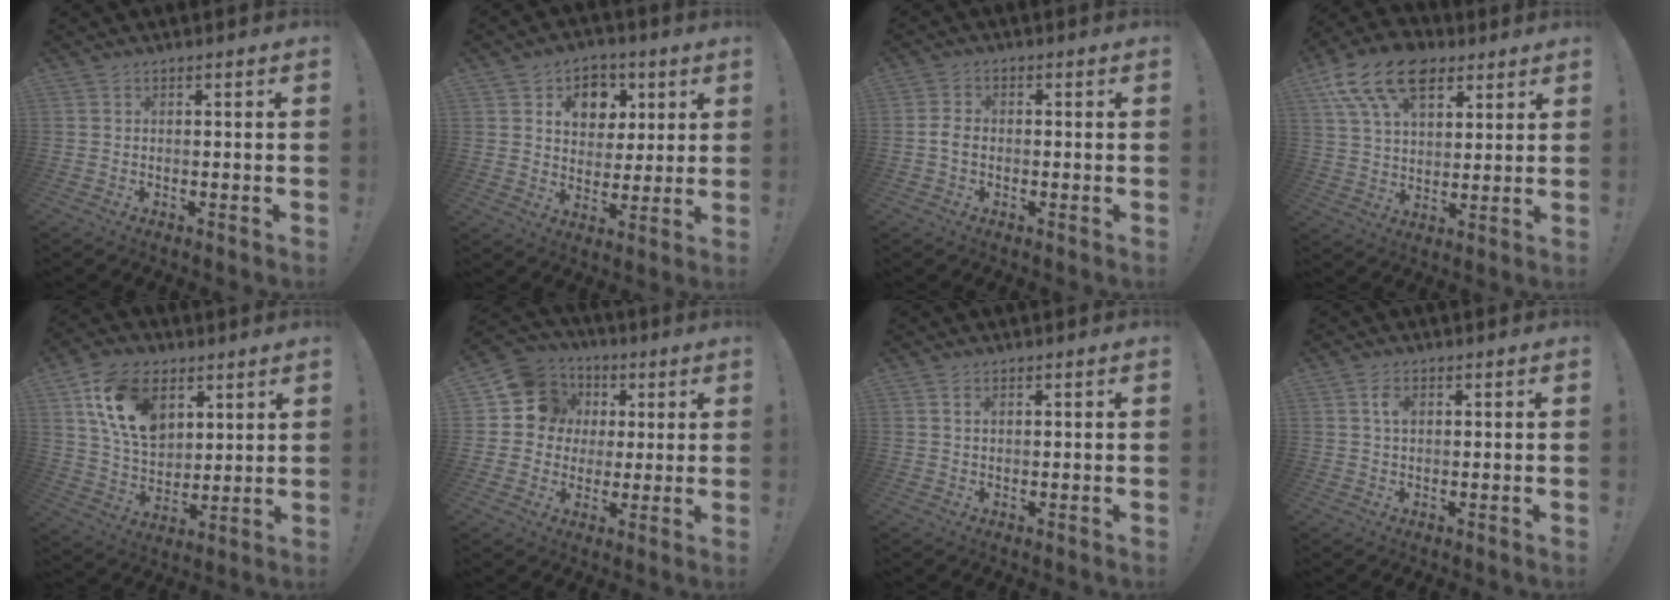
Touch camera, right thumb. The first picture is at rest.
{"total": 10.0, "force": [4.5, 8.2, 3.6], "torque": [-0.043, -0.026, 0.087]}
{"total": 3.3, "force": [-0.9, 2.3, 2.2], "torque": [-0.041, 0.009, -0.016]}
{"total": 17.7, "force": [9.2, 11.2, 10.2], "torque": [-0.176, -0.044, 0.166]}
{"total": 17.5, "force": [7.4, 11.8, 10.6], "torque": [-0.181, -0.022, 0.144]}
{"total": 12.3, "force": [3.4, 11.3, 3.6], "torque": [-0.049, -0.008, 0.077]}
{"total": 1.0, "force": [0.4, 0.5, 0.7], "torque": [-0.009, -0.001, 0.007]}
{"total": 3.0, "force": [0.7, 1.8, 2.3], "torque": [-0.034, -0.001, 0.009]}